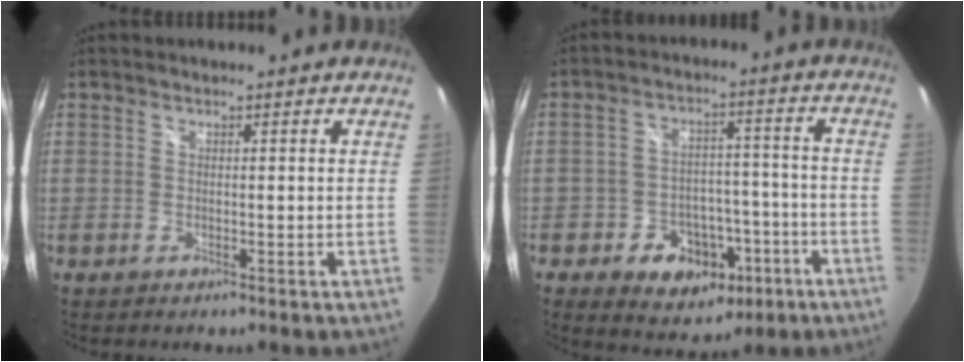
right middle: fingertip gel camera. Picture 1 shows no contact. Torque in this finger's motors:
{"motor_torque": [0.32, -0.38, 0.21, 0.04]}